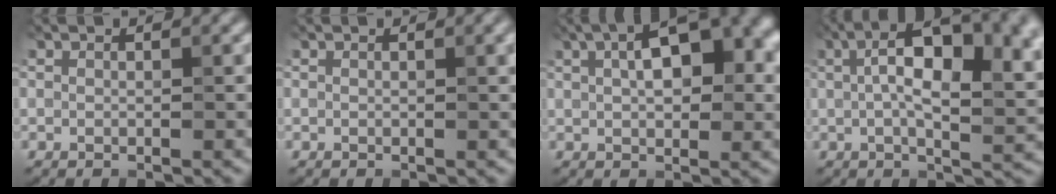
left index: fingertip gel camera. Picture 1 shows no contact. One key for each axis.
{"total": 1.7, "fx": 0.6, "fy": 0.6, "fz": 1.5, "tx": -0.008, "ty": 0.010, "tz": 0.008}
{"total": 7.2, "fx": 1.7, "fy": 3.1, "fz": 6.3, "tx": -0.097, "ty": 0.025, "tz": 0.044}
{"total": 12.1, "fx": 2.5, "fy": 4.8, "fz": 10.9, "tx": -0.165, "ty": 0.022, "tz": 0.055}